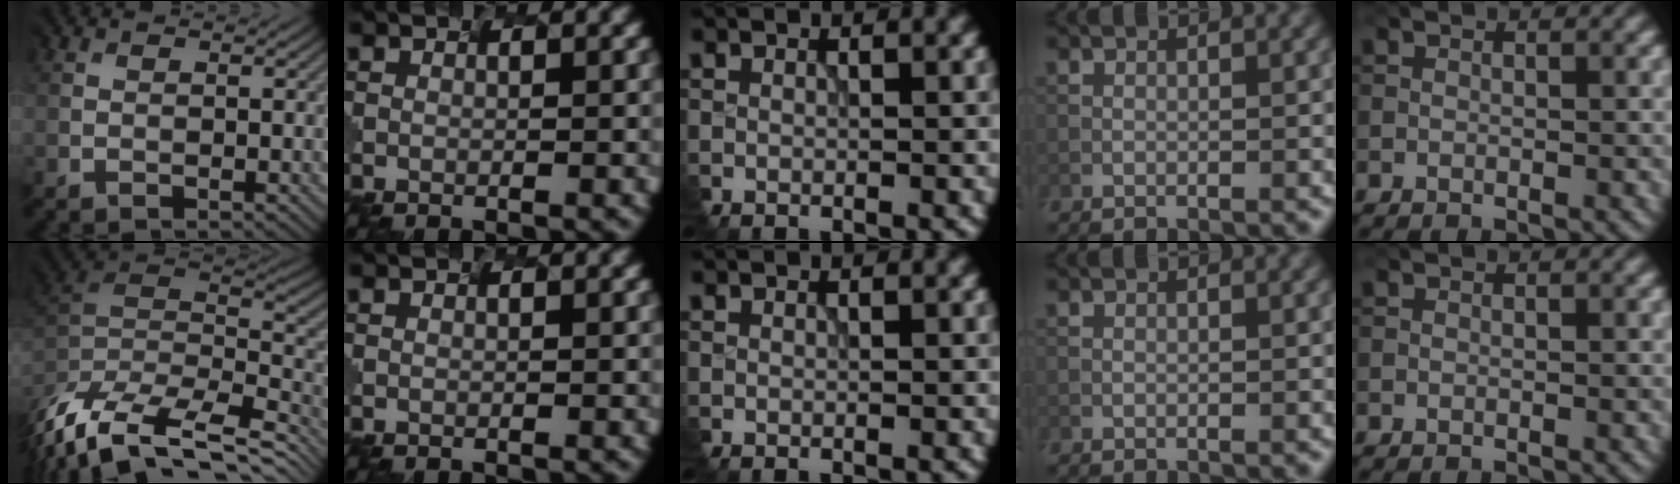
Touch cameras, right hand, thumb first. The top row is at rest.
{"thumb": {"total": 10.9, "force": [-8.5, 3.9, 5.5], "torque": [-0.164, -0.011, -0.130]}}